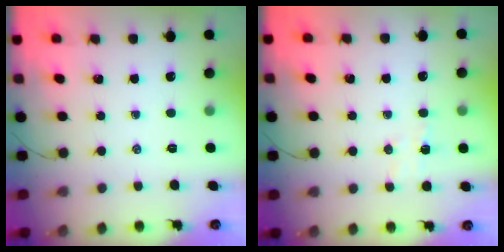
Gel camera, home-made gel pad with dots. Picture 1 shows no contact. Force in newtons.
{"total": 5.7, "press": 5.7, "slide": 0.9}